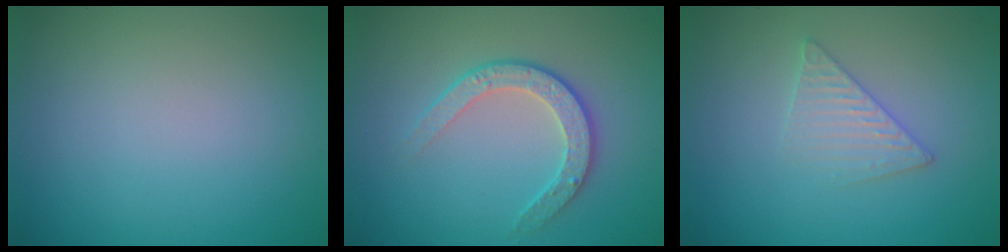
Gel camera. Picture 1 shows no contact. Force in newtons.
{"total": 3.3, "press": 2.8, "slide": 1.7}
{"total": 2.4, "press": 2.3, "slide": 0.2}